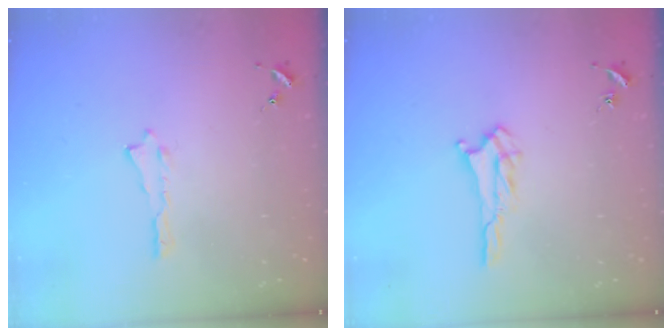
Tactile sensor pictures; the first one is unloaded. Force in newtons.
{"total": 1.7, "press": 1.7, "slide": 0.2}